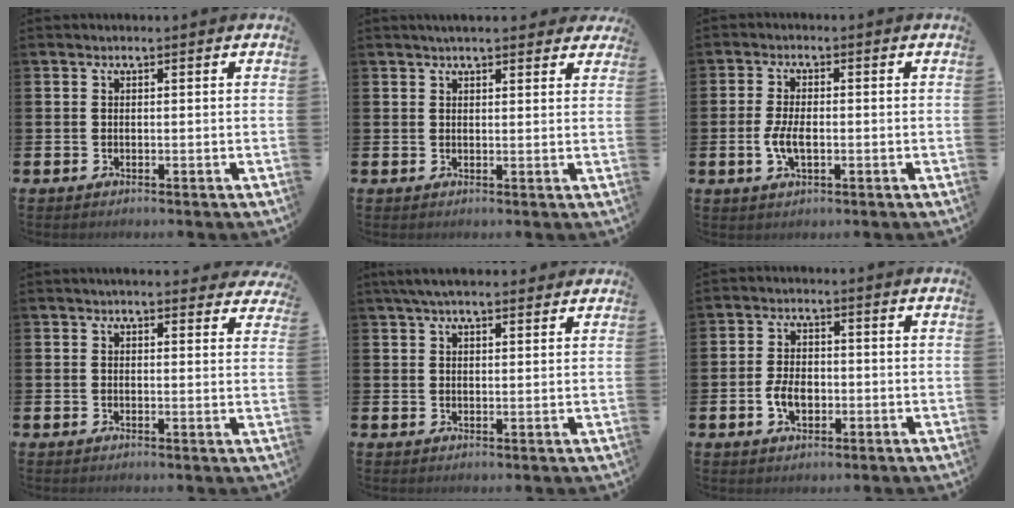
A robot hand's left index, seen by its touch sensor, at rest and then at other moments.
{"total": 2.8, "force": [2.6, 0.6, 0.9], "torque": [-0.008, -0.009, 0.045]}
{"total": 3.8, "force": [-0.6, 1.8, 3.3], "torque": [-0.059, -0.001, -0.014]}
{"total": 2.5, "force": [2.5, 0.4, 0.4], "torque": [0.002, -0.012, 0.042]}
{"total": 4.1, "force": [3.5, 1.1, 1.9], "torque": [-0.039, -0.004, 0.064]}
{"total": 4.0, "force": [-1.0, 2.6, 2.9], "torque": [-0.038, 0.000, -0.021]}